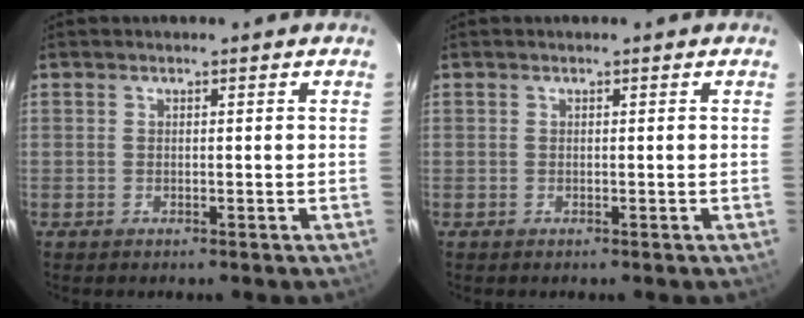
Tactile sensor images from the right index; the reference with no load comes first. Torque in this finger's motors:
{"motor_torque": [0.00, 0.00, 0.00, 0.00]}